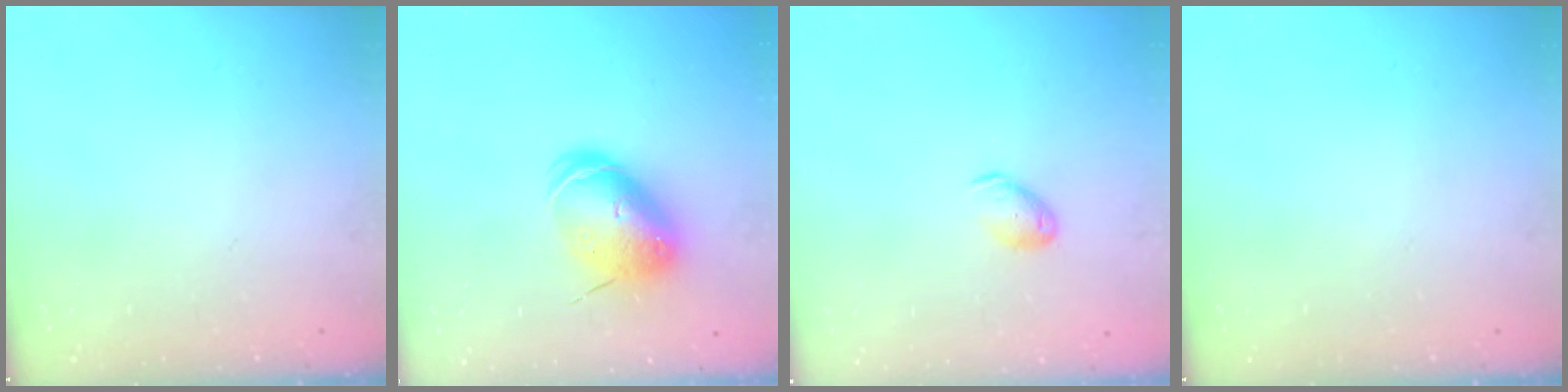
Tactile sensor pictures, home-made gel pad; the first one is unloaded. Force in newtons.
{"total": 10.5, "press": 10.3, "slide": 2.1}
{"total": 7.0, "press": 6.9, "slide": 0.9}
{"total": 0.0}